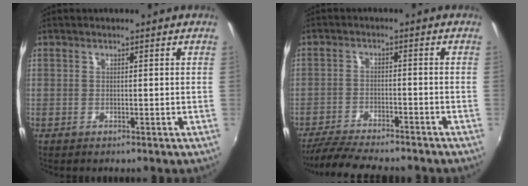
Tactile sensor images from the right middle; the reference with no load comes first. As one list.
[{"total": 10.5, "force": [-9.4, 1.8, 4.3], "torque": [-0.109, -0.017, -0.154]}]